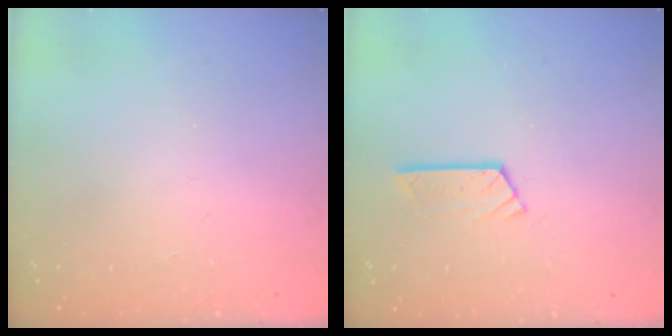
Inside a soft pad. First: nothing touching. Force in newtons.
{"total": 4.8, "press": 4.8, "slide": 0.1}